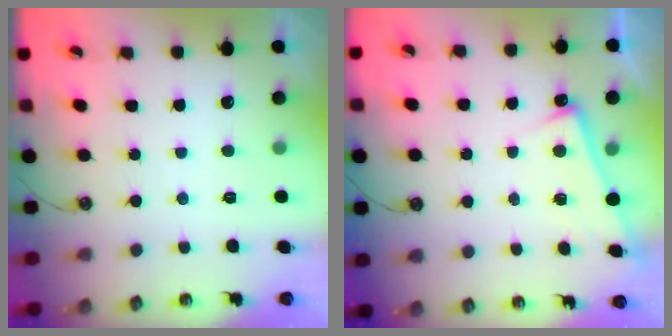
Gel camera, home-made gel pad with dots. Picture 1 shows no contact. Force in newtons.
{"total": 5.3, "press": 5.3, "slide": 0.3}